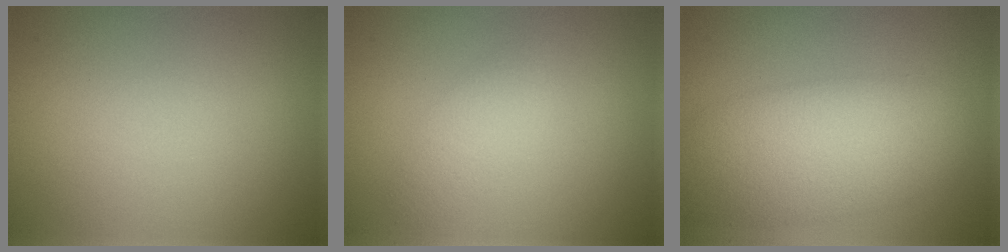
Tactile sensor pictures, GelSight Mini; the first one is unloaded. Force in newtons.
{"total": 2.0, "press": 2.0, "slide": 0.1}
{"total": 8.1, "press": 8.1, "slide": 0.6}